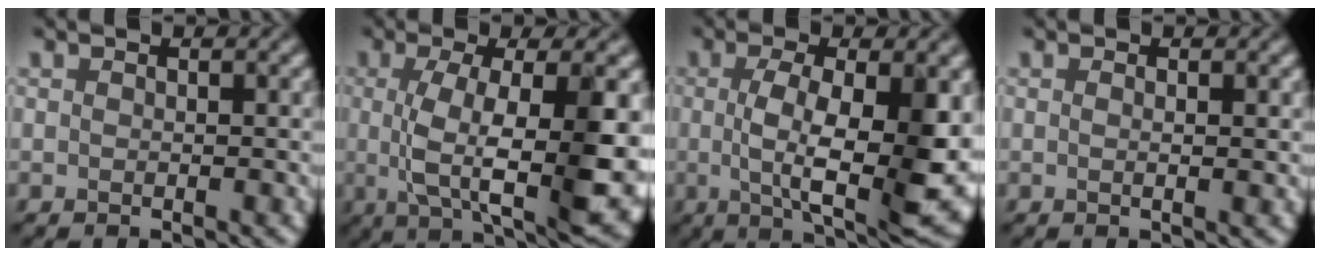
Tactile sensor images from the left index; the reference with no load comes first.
{"total": 11.1, "force": [-0.5, 3.4, 10.6], "torque": [-0.167, -0.014, -0.004]}
{"total": 10.3, "force": [-0.3, 3.3, 9.8], "torque": [-0.154, -0.012, -0.001]}
{"total": 0.9, "force": [0.1, 0.1, 0.9], "torque": [-0.014, 0.000, 0.000]}